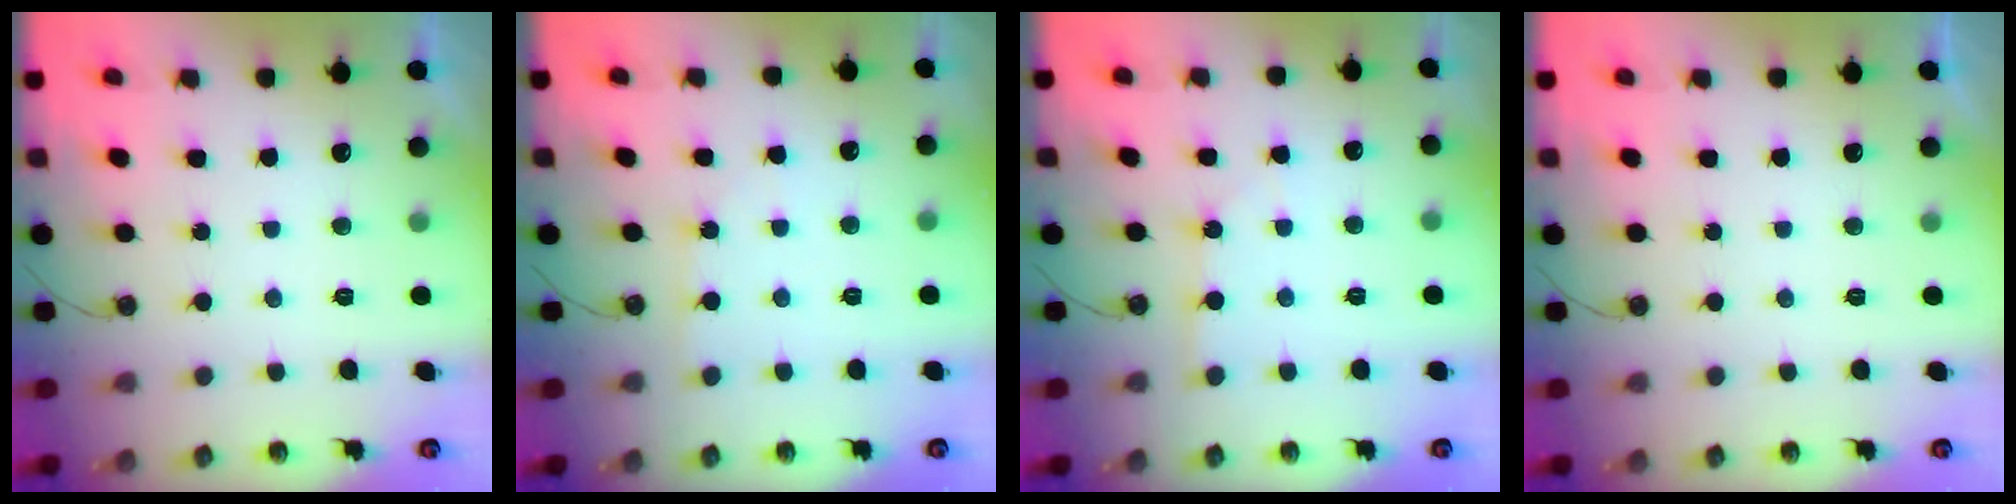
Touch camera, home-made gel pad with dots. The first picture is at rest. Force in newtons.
{"total": 2.7, "press": 2.7, "slide": 0.5}
{"total": 2.1, "press": 2.1, "slide": 0.3}
{"total": 0.0}